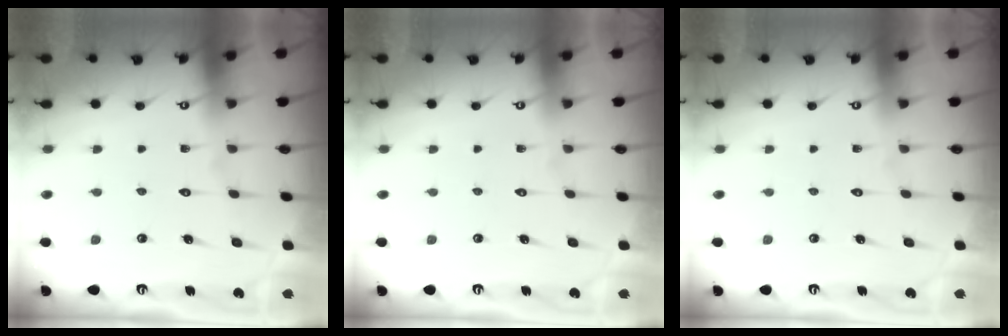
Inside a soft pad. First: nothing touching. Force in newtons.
{"total": 0.0}
{"total": 0.0}